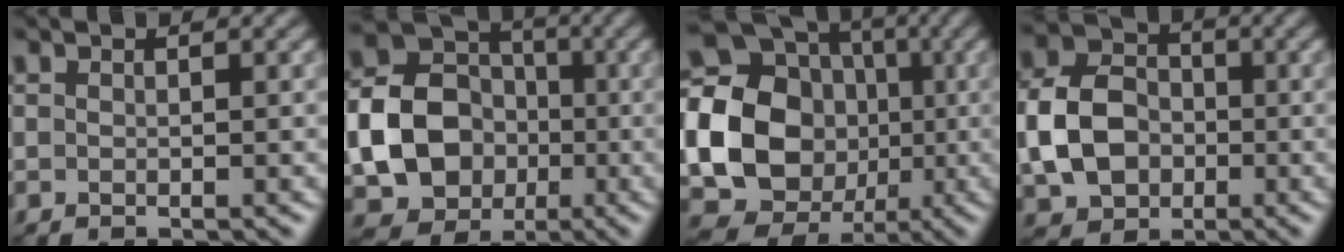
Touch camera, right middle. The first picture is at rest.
{"total": 10.3, "force": [-1.7, 8.5, 5.5], "torque": [-0.095, -0.010, -0.045]}
{"total": 24.1, "force": [-1.3, 22.4, 9.0], "torque": [-0.218, 0.013, -0.073]}
{"total": 6.8, "force": [-1.0, 5.4, 4.0], "torque": [-0.085, 0.008, -0.028]}